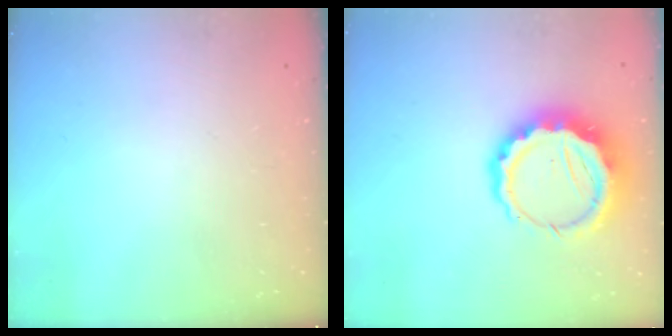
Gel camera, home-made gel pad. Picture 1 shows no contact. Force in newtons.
{"total": 12.0, "press": 11.7, "slide": 2.7}